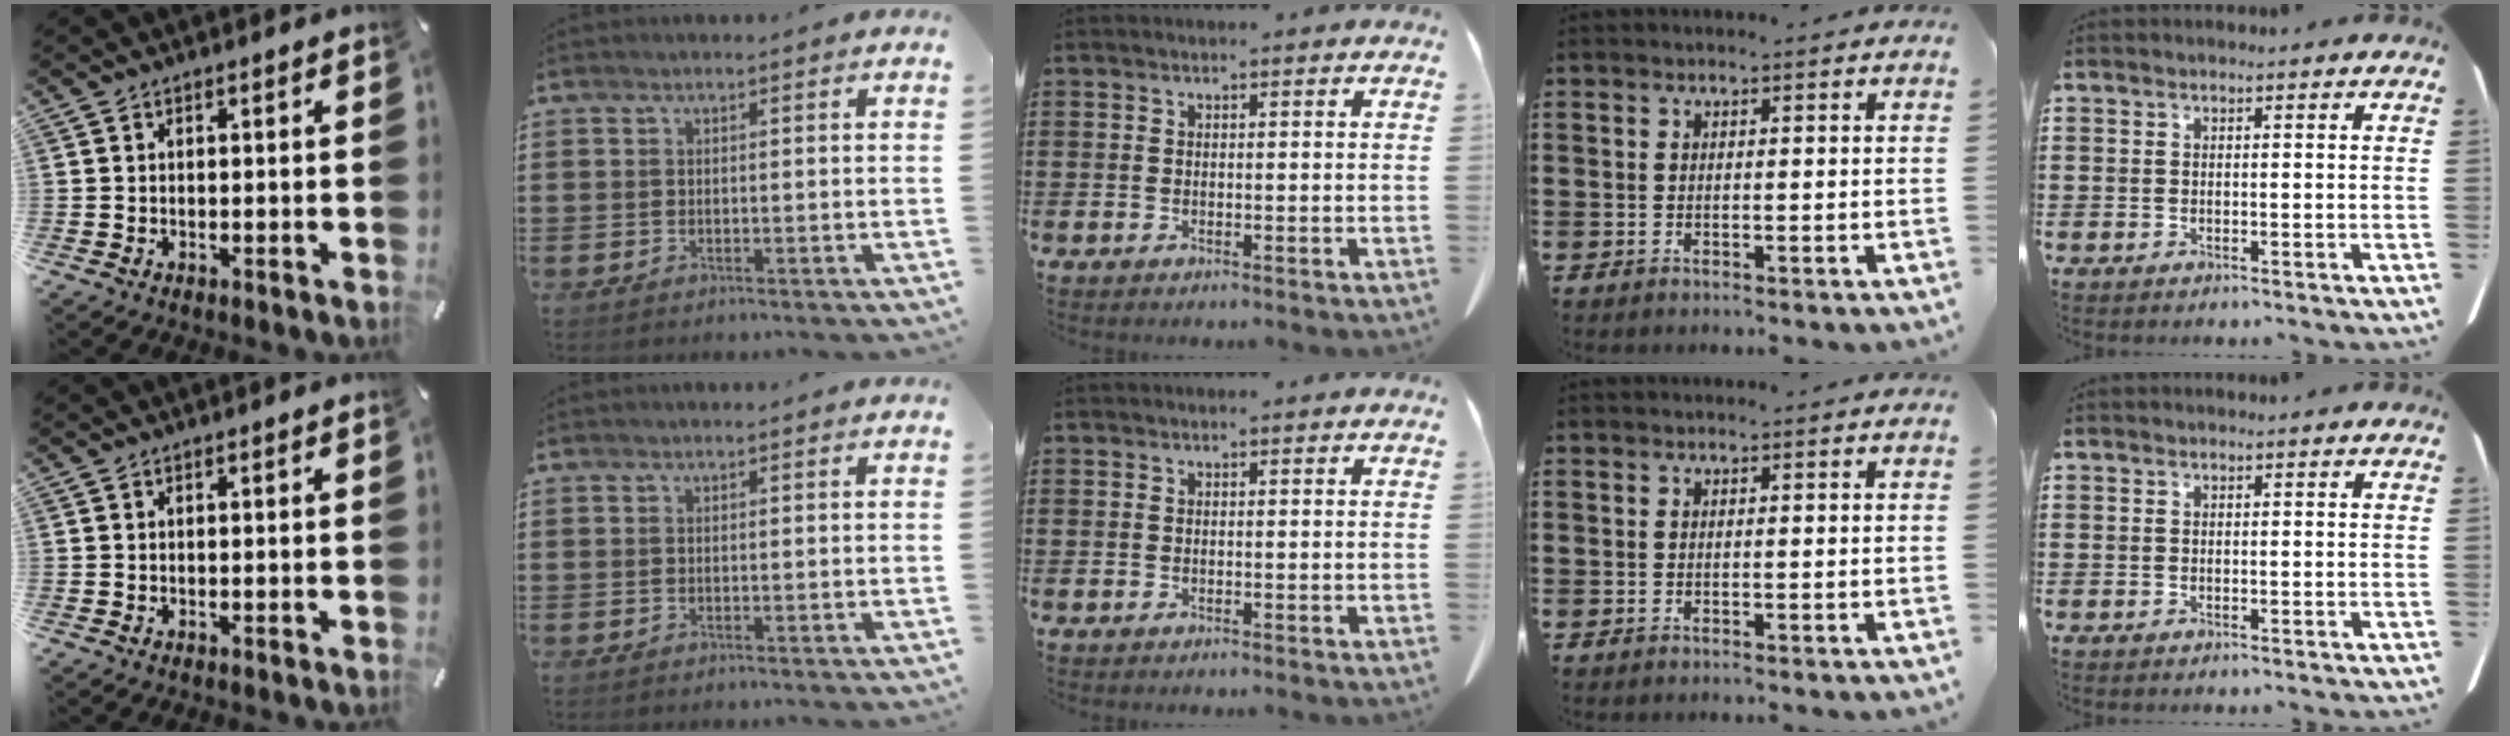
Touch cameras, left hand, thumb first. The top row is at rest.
{}